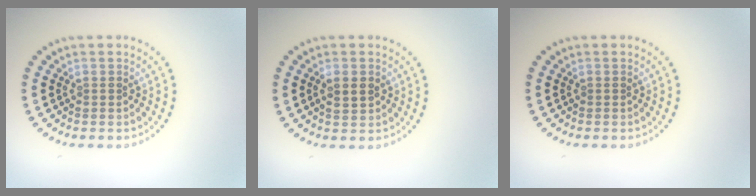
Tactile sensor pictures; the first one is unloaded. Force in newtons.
{"total": 1.5, "press": 1.4, "slide": 0.3}
{"total": 0.0}